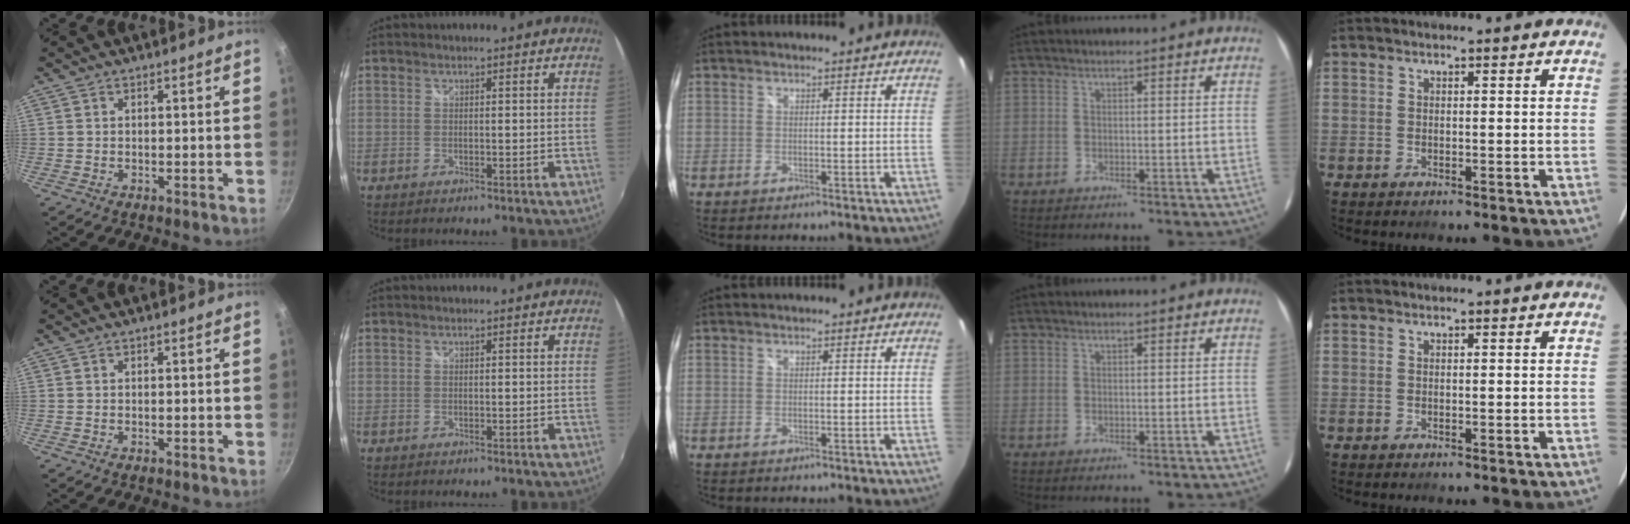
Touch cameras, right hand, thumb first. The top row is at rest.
{}